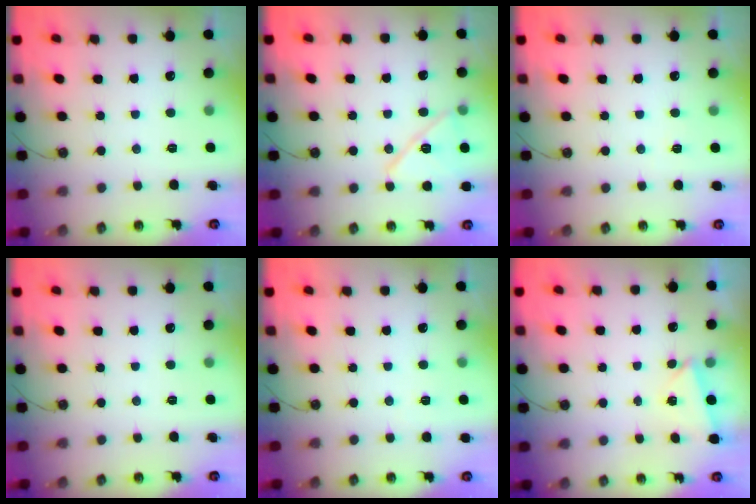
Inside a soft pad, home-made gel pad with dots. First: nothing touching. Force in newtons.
{"total": 12.5, "press": 12.4, "slide": 1.6}
{"total": 2.5, "press": 1.8, "slide": 1.7}
{"total": 0.0}
{"total": 1.6, "press": 1.5, "slide": 0.5}
{"total": 1.7, "press": 0.9, "slide": 1.5}